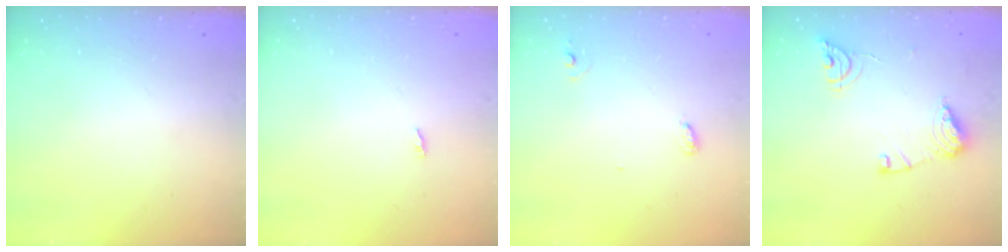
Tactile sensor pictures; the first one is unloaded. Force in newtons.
{"total": 1.8, "press": 1.8, "slide": 0.2}
{"total": 4.5, "press": 4.5, "slide": 0.4}
{"total": 11.5, "press": 11.4, "slide": 1.0}